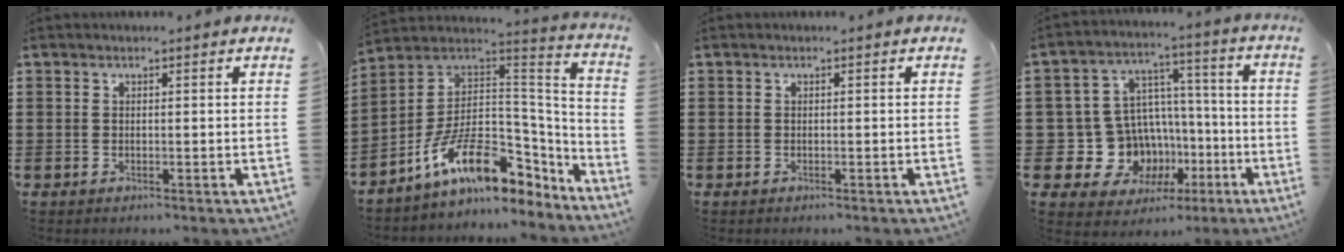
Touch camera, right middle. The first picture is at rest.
{"total": 12.9, "force": [-6.8, 5.9, 9.2], "torque": [-0.179, -0.003, -0.127]}
{"total": 0.0}
{"total": 12.7, "force": [-4.1, 11.3, 4.1], "torque": [-0.104, -0.002, -0.060]}